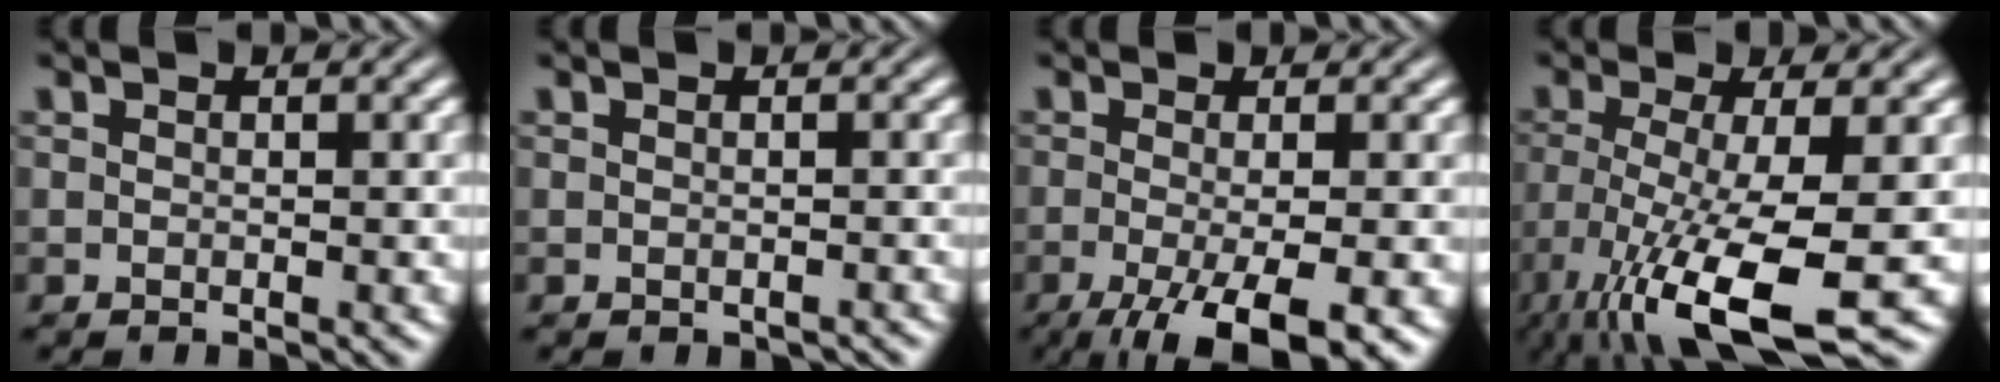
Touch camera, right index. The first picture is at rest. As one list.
[{"total": 1.0, "force": [-0.9, 0.3, 0.1], "torque": [-0.007, -0.005, -0.012]}, {"total": 7.5, "force": [-4.4, 2.2, 5.6], "torque": [-0.104, -0.049, -0.045]}, {"total": 9.2, "force": [-4.2, 2.9, 7.7], "torque": [-0.155, -0.057, -0.036]}]